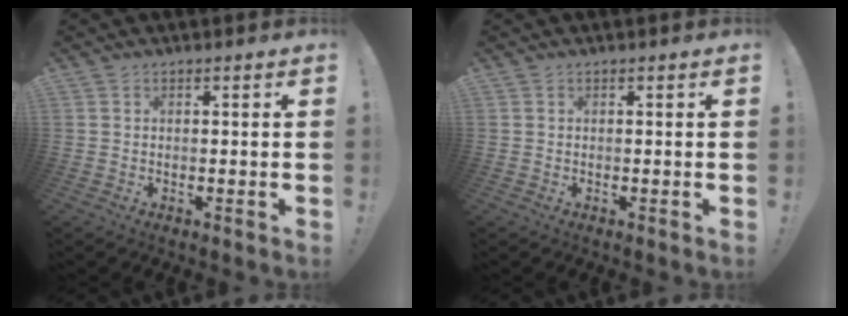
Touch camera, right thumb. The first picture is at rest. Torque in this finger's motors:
{"motor_torque": [0.00, 0.00, 0.00, 0.00, 0.00]}